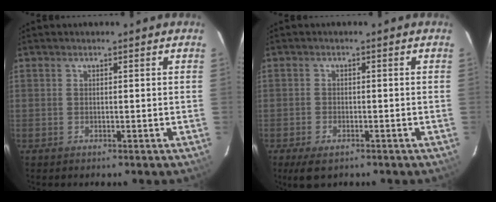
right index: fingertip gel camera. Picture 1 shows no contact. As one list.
[{"total": 4.4, "force": [-2.9, 2.1, 2.6], "torque": [-0.060, -0.015, -0.051]}]